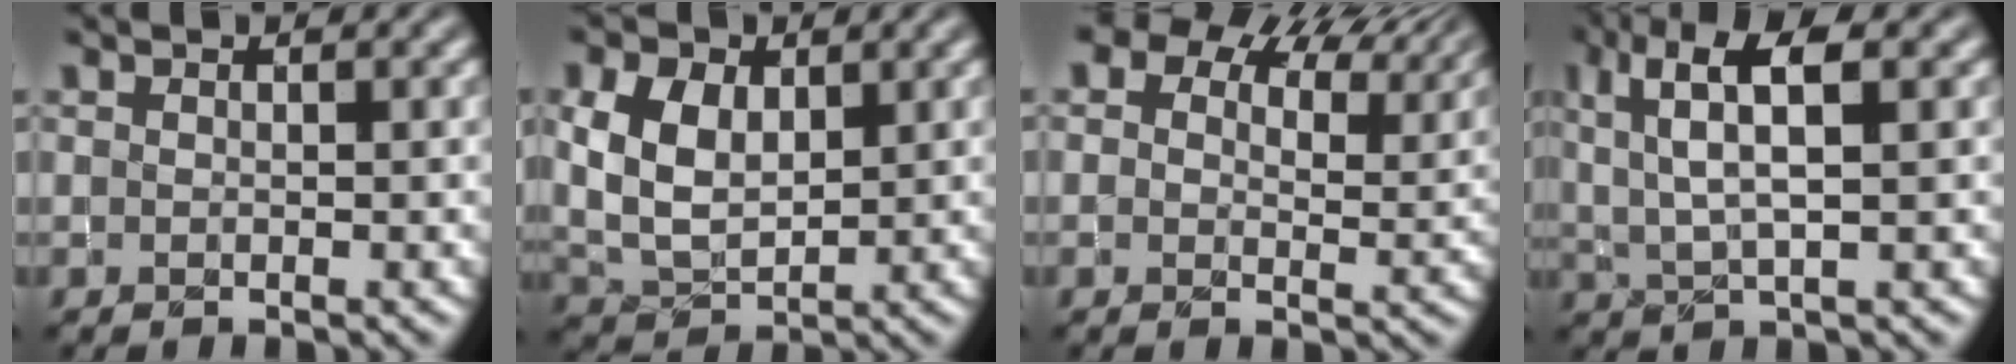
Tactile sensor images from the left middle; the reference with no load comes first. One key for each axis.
{"total": 5.6, "fx": 1.6, "fy": 3.7, "fz": 3.8, "tx": -0.088, "ty": 0.006, "tz": 0.030}
{"total": 10.9, "fx": 7.4, "fy": 5.9, "fz": 5.5, "tx": -0.083, "ty": 0.016, "tz": 0.094}
{"total": 6.4, "fx": 2.6, "fy": 2.1, "fz": 5.4, "tx": -0.104, "ty": 0.010, "tz": 0.047}